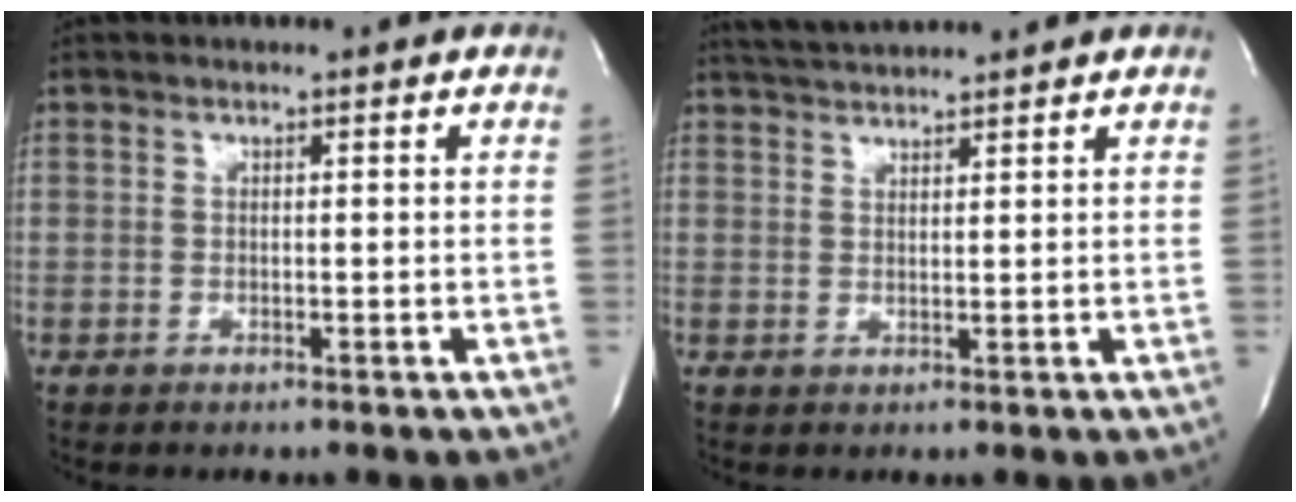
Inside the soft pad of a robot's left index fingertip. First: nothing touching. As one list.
[{"total": 4.6, "force": [4.5, -0.5, 1.1], "torque": [-0.025, 0.017, 0.080]}]